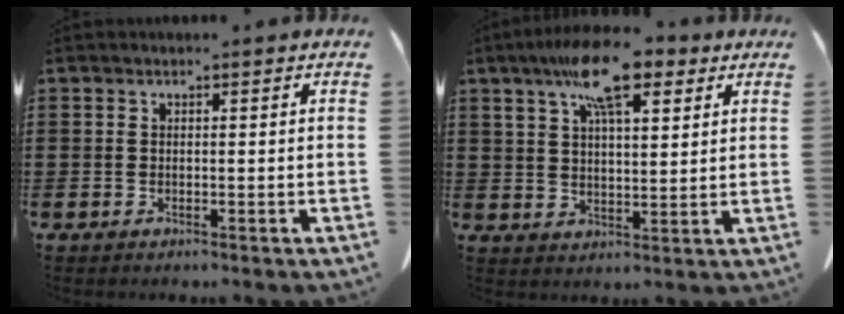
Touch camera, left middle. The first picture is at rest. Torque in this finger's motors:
{"motor_torque": [2.14, 0.00, 0.74, 0.21]}